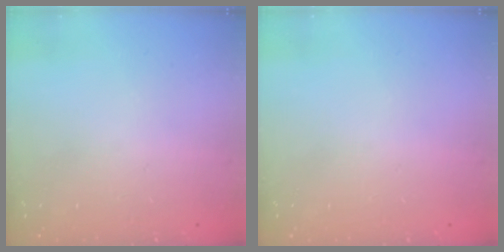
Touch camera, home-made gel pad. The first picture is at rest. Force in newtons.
{"total": 0.0}